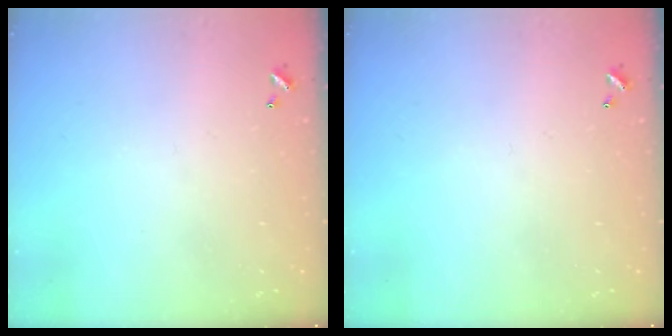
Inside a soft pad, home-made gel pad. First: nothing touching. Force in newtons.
{"total": 0.0}